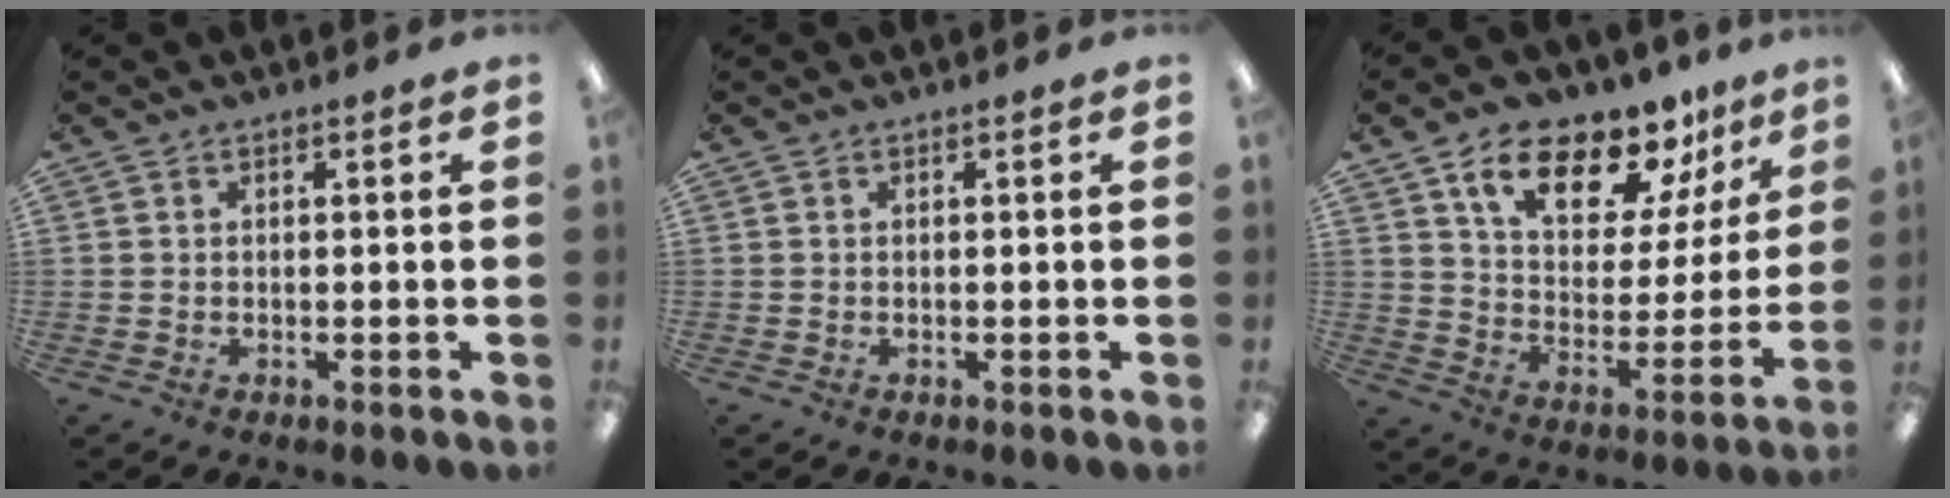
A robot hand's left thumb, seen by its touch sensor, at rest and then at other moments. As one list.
[{"total": 0.0}, {"total": 16.3, "force": [11.3, 7.5, 9.0], "torque": [-0.154, -0.060, 0.196]}]